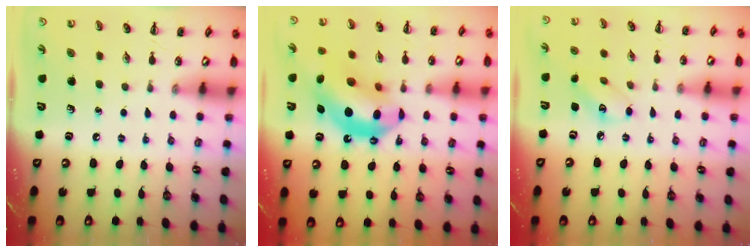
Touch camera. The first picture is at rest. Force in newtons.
{"total": 16.5, "press": 15.9, "slide": 4.6}
{"total": 4.4, "press": 4.3, "slide": 0.9}